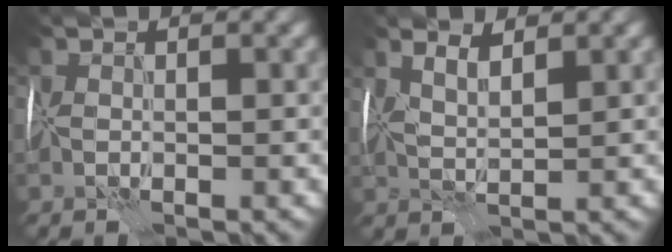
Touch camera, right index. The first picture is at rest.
{"total": 2.6, "force": [1.6, 0.6, 2.0], "torque": [-0.034, 0.006, 0.020]}